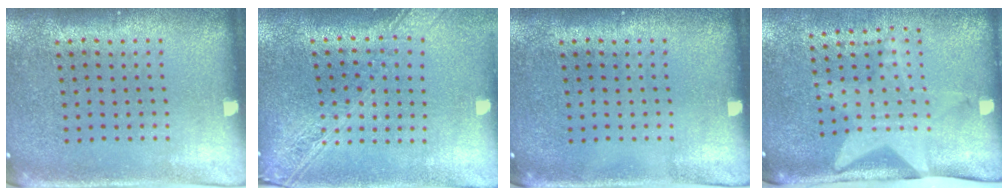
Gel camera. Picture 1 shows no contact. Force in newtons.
{"total": 2.3, "press": 1.9, "slide": 1.3}
{"total": 0.0}
{"total": 2.1, "press": 1.5, "slide": 1.4}